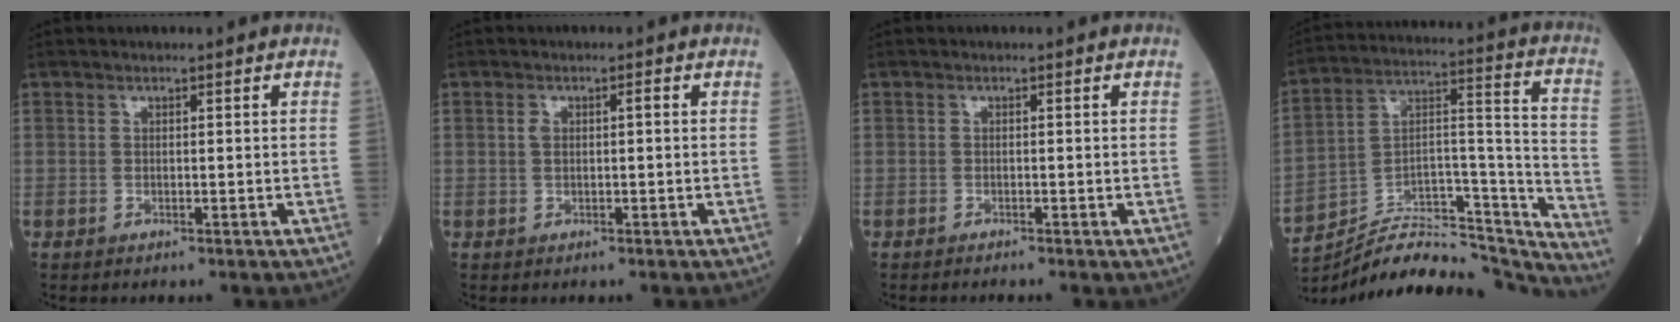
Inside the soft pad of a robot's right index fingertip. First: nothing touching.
{"total": 1.5, "force": [0.1, 0.7, 1.3], "torque": [-0.025, 0.008, 0.005]}
{"total": 0.6, "force": [-0.5, -0.1, 0.2], "torque": [-0.007, -0.001, -0.010]}
{"total": 23.4, "force": [-22.1, 4.1, 6.4], "torque": [-0.092, 0.050, -0.340]}